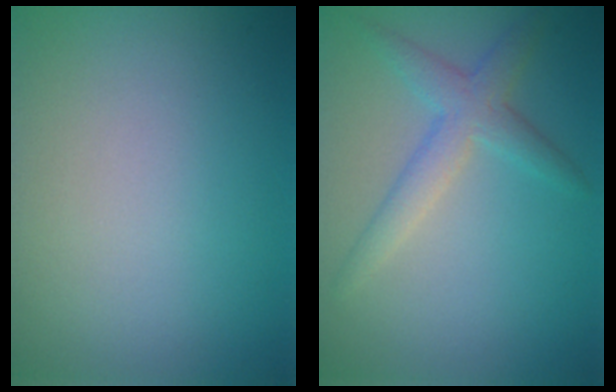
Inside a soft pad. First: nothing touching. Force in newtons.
{"total": 3.0, "press": 3.0, "slide": 0.1}